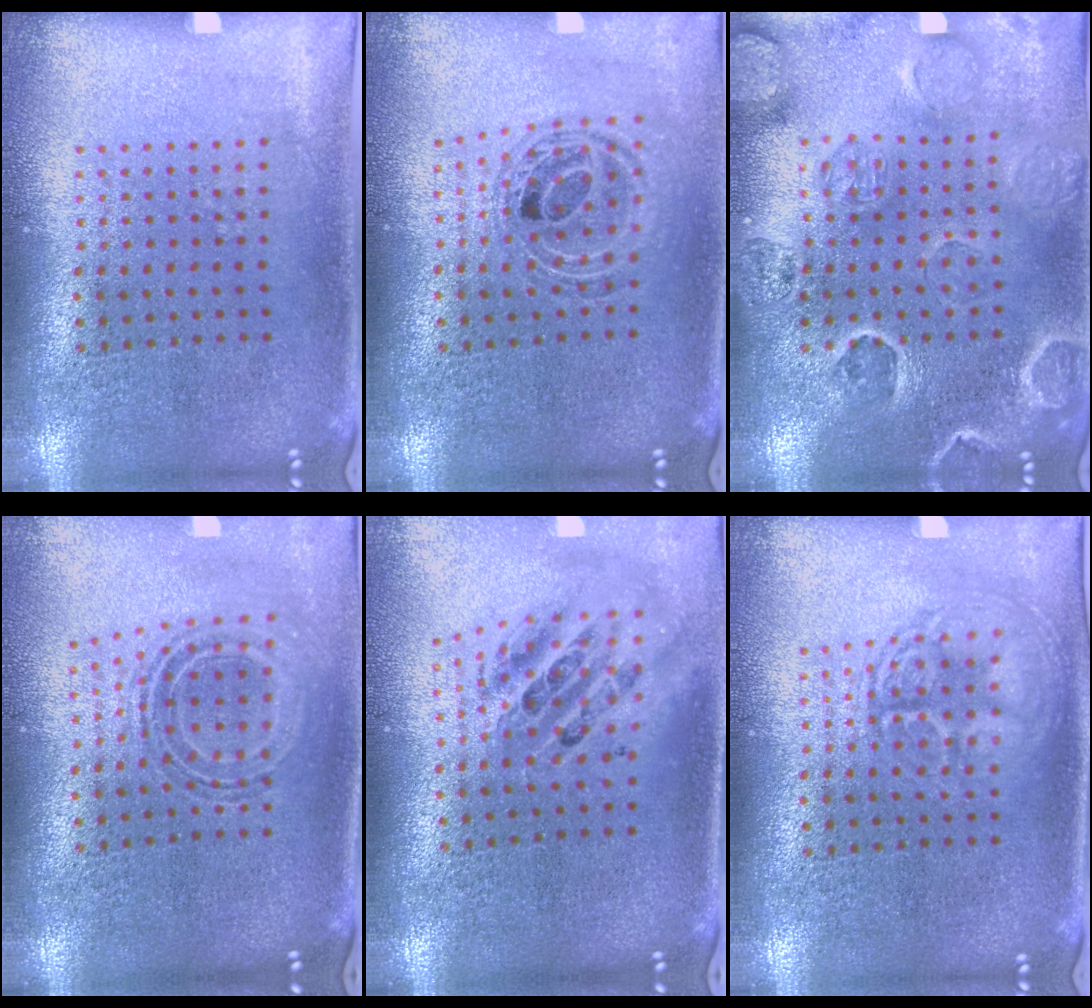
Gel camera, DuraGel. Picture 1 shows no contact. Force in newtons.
{"total": 0.7, "press": 0.7, "slide": 0.2}
{"total": 2.8, "press": 2.7, "slide": 0.8}
{"total": 0.7, "press": 0.7, "slide": 0.3}
{"total": 2.2, "press": 1.7, "slide": 1.4}
{"total": 2.9, "press": 2.9, "slide": 0.4}